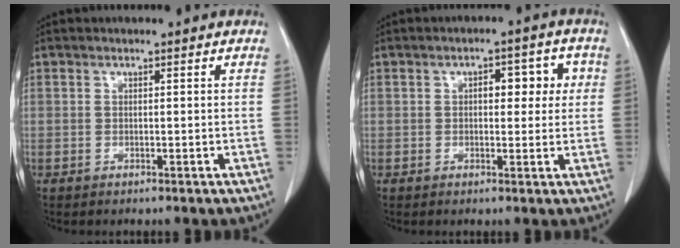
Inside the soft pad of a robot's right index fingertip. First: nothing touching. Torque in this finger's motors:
{"motor_torque": [0.00, 0.13, 0.04, 0.03]}